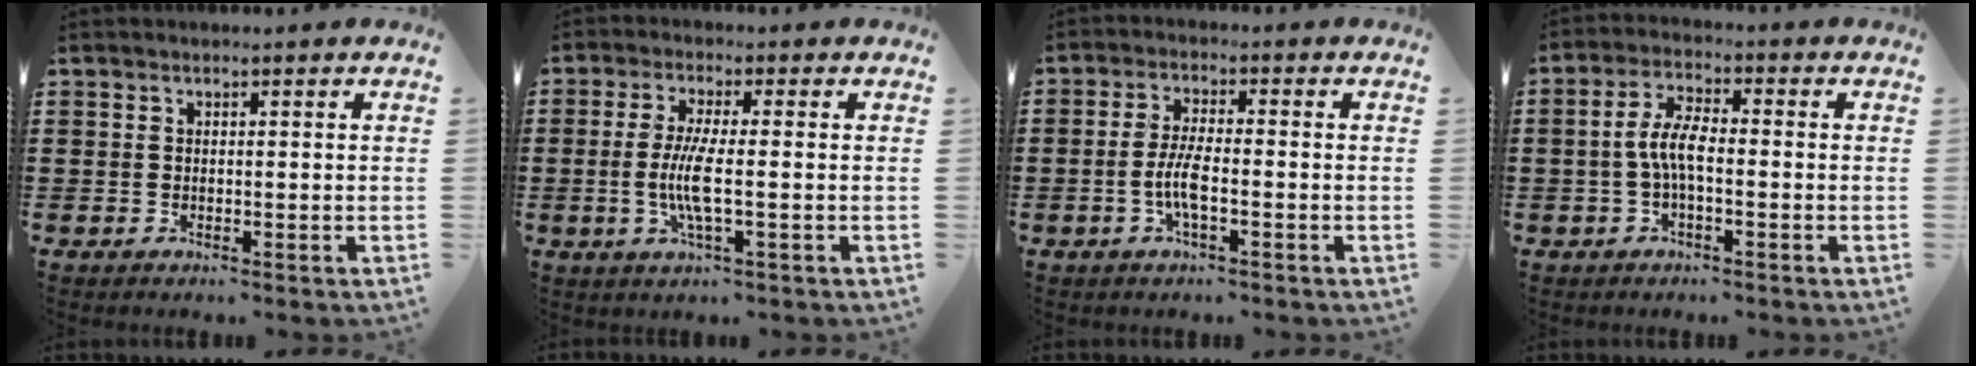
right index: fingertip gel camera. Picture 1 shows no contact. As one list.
[{"total": 6.1, "force": [-0.8, 0.7, 6.0], "torque": [-0.135, -0.015, -0.024]}, {"total": 4.8, "force": [-1.4, 1.0, 4.5], "torque": [-0.107, -0.008, -0.034]}, {"total": 5.5, "force": [-1.0, 1.8, 5.1], "torque": [-0.118, -0.002, -0.026]}]